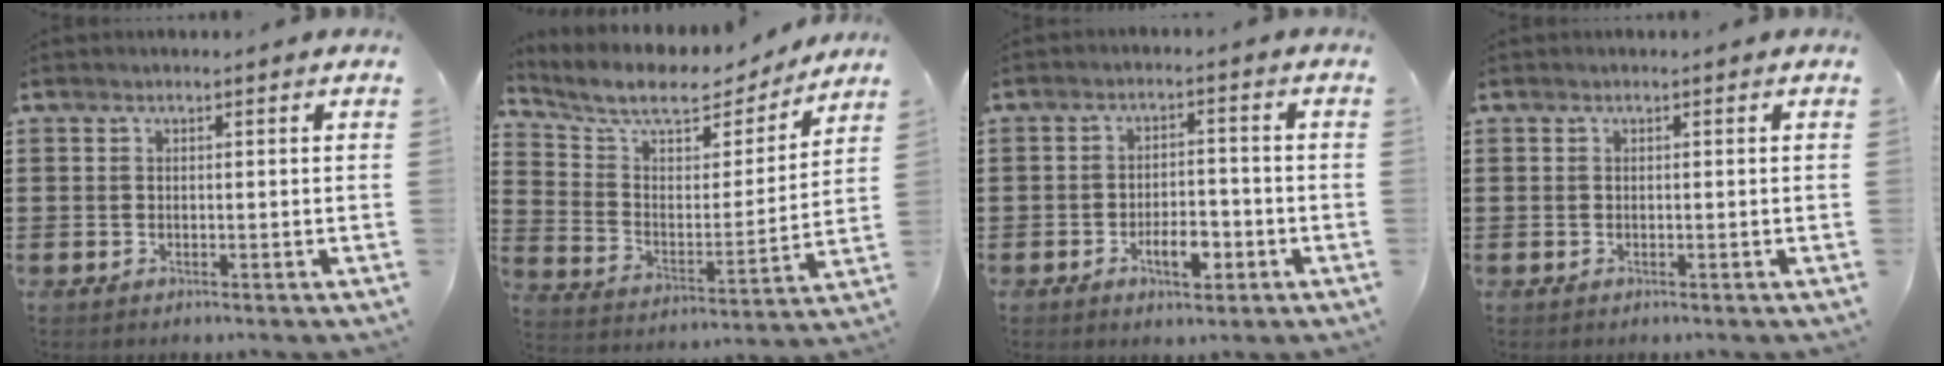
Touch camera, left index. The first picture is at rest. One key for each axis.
{"total": 8.6, "fx": 7.4, "fy": 2.8, "fz": 3.3, "tx": -0.094, "ty": -0.044, "tz": 0.124}
{"total": 5.2, "fx": -2.4, "fy": 2.4, "fz": 3.8, "tx": -0.047, "ty": 0.002, "tz": -0.047}
{"total": 0.0}